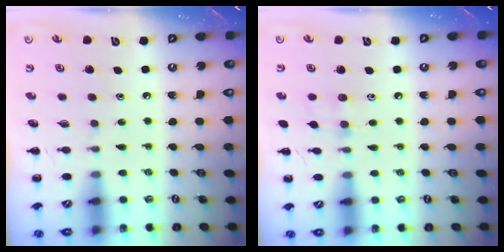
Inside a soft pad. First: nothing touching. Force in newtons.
{"total": 6.6, "press": 6.3, "slide": 2.0}